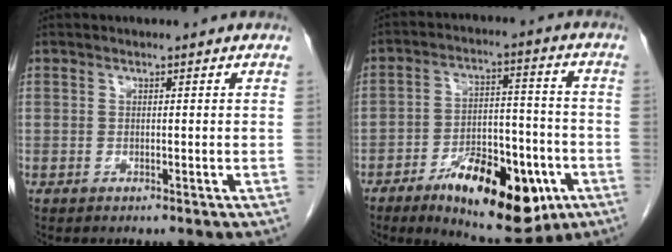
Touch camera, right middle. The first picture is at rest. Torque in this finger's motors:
{"motor_torque": [1.34, -0.80, 0.62, 0.17]}